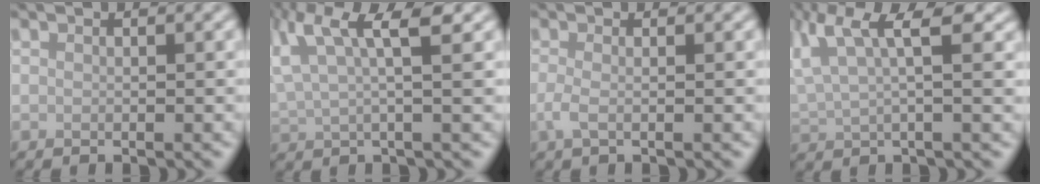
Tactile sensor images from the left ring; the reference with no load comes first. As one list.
[{"total": 6.8, "force": [3.5, 1.8, 5.5], "torque": [-0.120, 0.011, 0.069]}, {"total": 1.5, "force": [-0.3, 0.5, 1.4], "torque": [-0.033, -0.004, -0.009]}, {"total": 6.6, "force": [3.1, 2.2, 5.4], "torque": [-0.110, 0.010, 0.058]}]